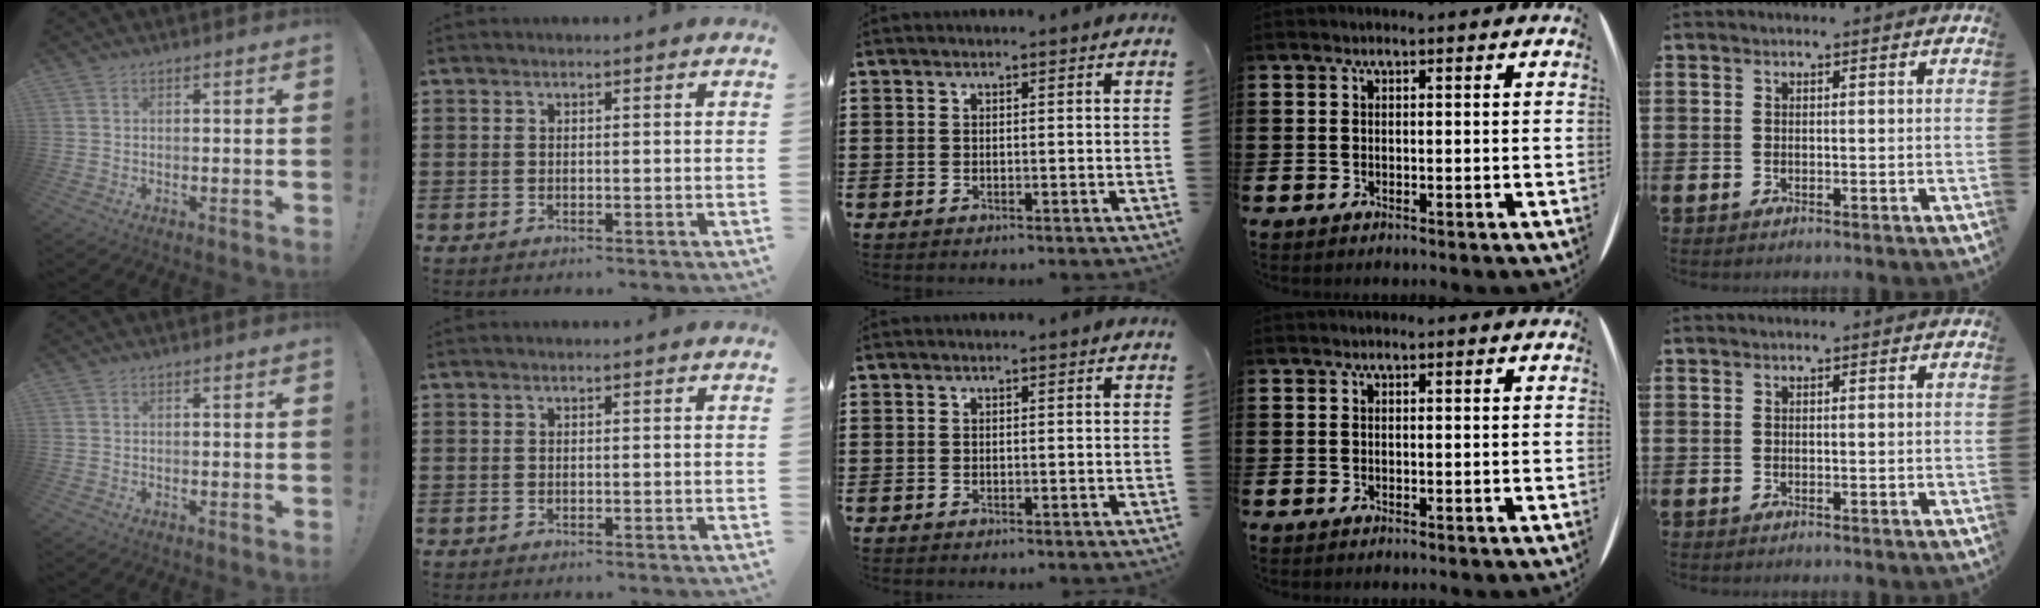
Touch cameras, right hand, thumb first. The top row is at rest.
{}